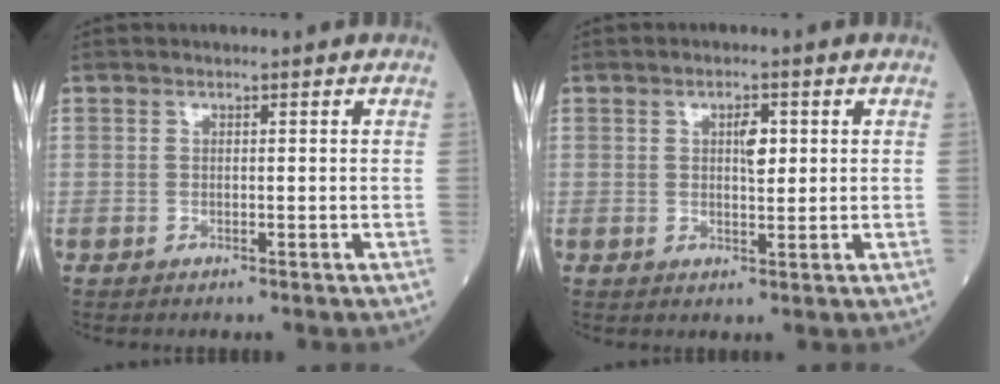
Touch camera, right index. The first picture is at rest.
{"total": 2.8, "force": [0.7, 1.1, 2.5], "torque": [-0.040, 0.002, 0.012]}